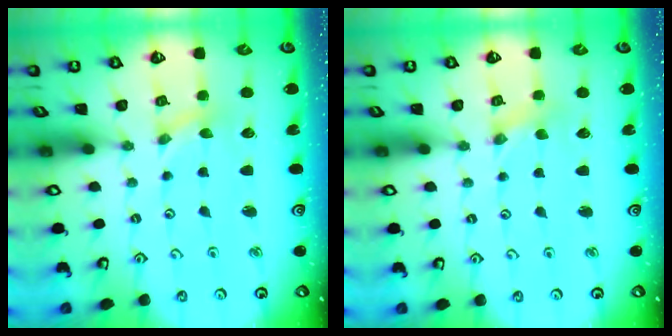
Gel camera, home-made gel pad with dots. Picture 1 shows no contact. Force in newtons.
{"total": 0.0}